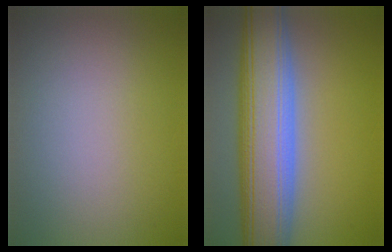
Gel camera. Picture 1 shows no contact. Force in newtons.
{"total": 11.6, "press": 11.6, "slide": 0.5}